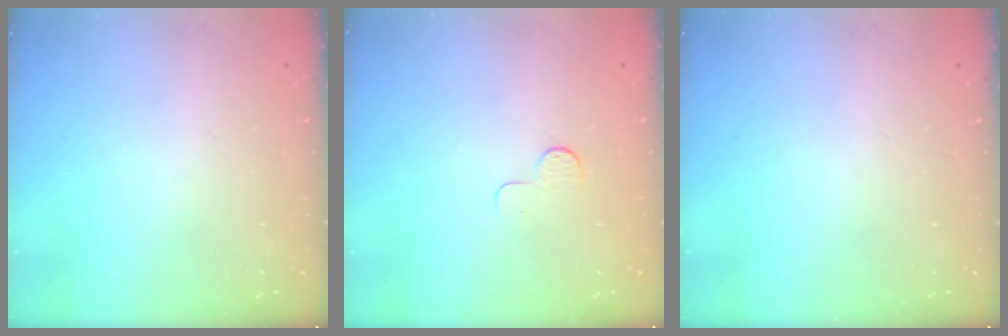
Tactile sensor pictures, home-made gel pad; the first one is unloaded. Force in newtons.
{"total": 4.0, "press": 4.0, "slide": 0.4}
{"total": 0.0}